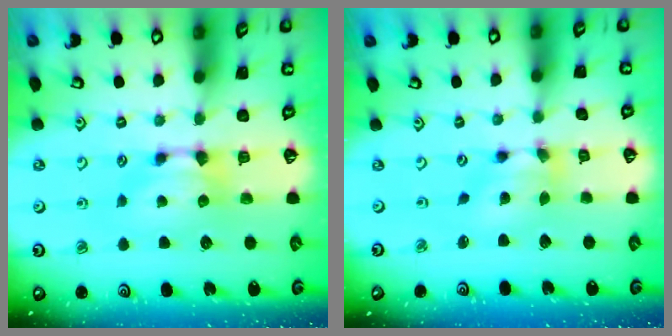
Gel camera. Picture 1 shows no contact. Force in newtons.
{"total": 4.3, "press": 3.9, "slide": 1.8}